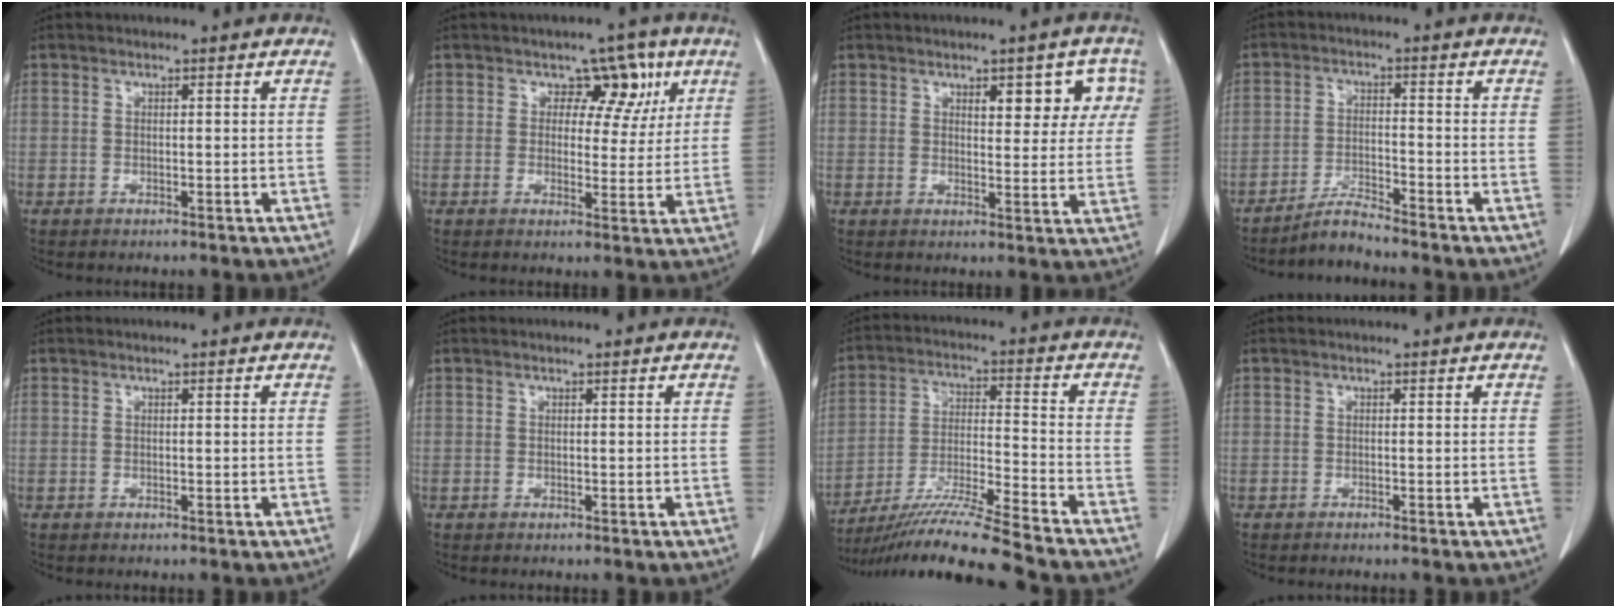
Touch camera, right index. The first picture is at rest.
{"total": 7.4, "force": [3.0, 5.5, 4.0], "torque": [-0.021, 0.016, 0.036]}
{"total": 7.1, "force": [3.1, 2.9, 5.7], "torque": [-0.054, 0.014, 0.035]}
{"total": 3.7, "force": [-3.6, -0.1, 0.7], "torque": [-0.012, -0.015, -0.068]}
{"total": 0.0}
{"total": 0.0}
{"total": 15.0, "force": [-13.2, -1.8, 7.0], "torque": [-0.123, -0.017, -0.229]}
{"total": 0.8, "force": [-0.7, -0.1, 0.4], "torque": [-0.004, 0.000, -0.011]}